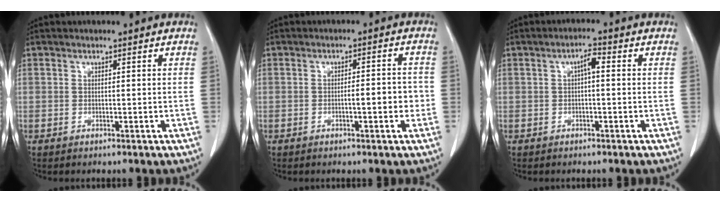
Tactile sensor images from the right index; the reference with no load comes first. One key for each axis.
{"total": 4.0, "fx": -0.9, "fy": 0.9, "fz": 3.8, "tx": -0.058, "ty": 0.008, "tz": -0.010}
{"total": 2.4, "fx": 0.2, "fy": 0.6, "fz": 2.4, "tx": -0.040, "ty": 0.008, "tz": 0.004}